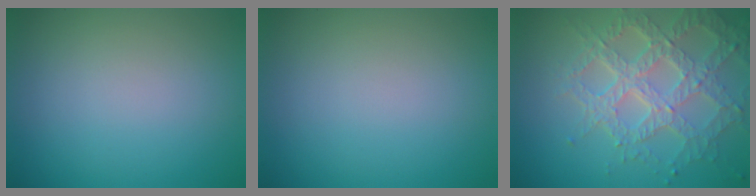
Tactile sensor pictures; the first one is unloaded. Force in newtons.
{"total": 0.0}
{"total": 7.0, "press": 5.2, "slide": 4.7}